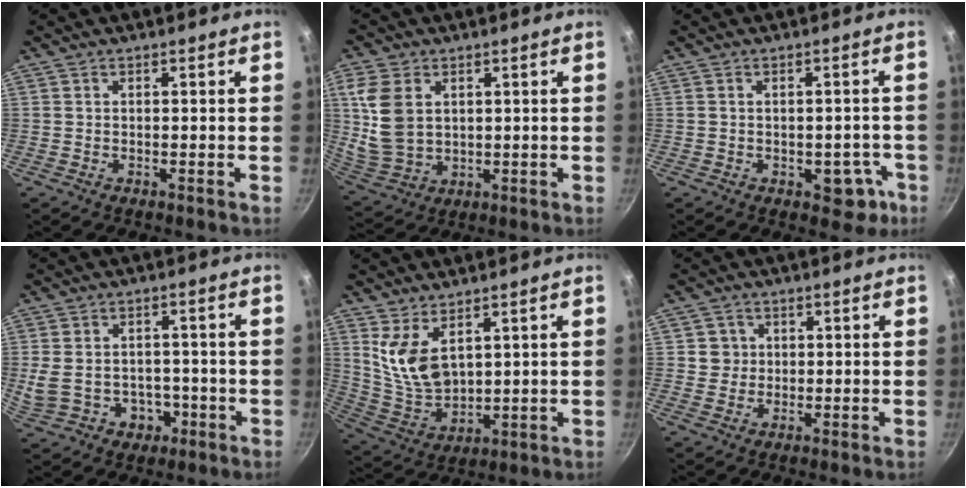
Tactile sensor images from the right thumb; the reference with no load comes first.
{"total": 10.9, "force": [2.7, 7.7, 7.2], "torque": [-0.131, -0.012, 0.069]}
{"total": 6.1, "force": [-2.4, 3.7, 4.1], "torque": [-0.019, 0.018, -0.018]}
{"total": 10.3, "force": [-2.1, 8.5, 5.4], "torque": [-0.085, 0.018, -0.018]}
{"total": 10.0, "force": [4.5, 5.5, 7.0], "torque": [-0.123, -0.044, 0.105]}
{"total": 3.4, "force": [0.5, 3.3, 0.4], "torque": [0.019, 0.009, 0.005]}